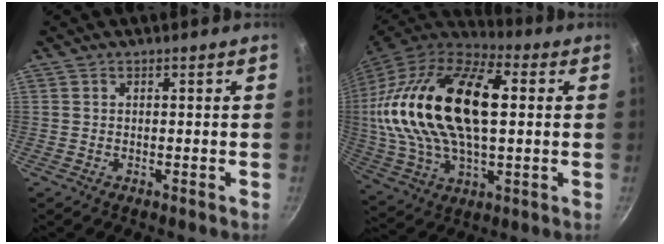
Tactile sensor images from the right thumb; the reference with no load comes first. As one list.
[{"total": 29.2, "force": [4.3, 15.3, 24.5], "torque": [-0.470, 0.014, 0.070]}]